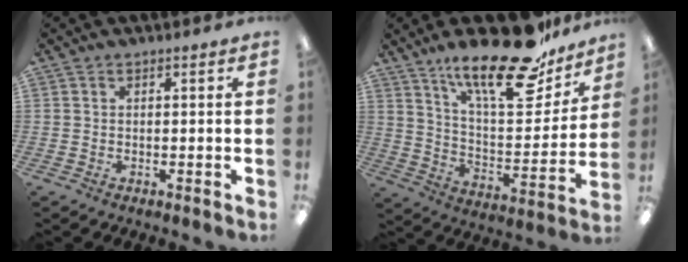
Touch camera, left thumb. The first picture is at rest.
{"total": 23.9, "force": [17.6, 7.4, 14.4], "torque": [-0.213, -0.115, 0.291]}